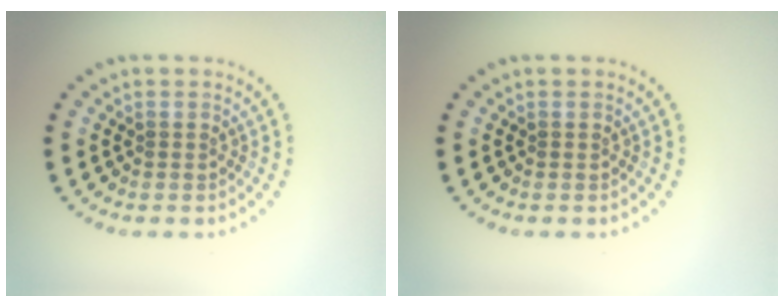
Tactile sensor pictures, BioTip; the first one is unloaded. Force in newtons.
{"total": 0.0}